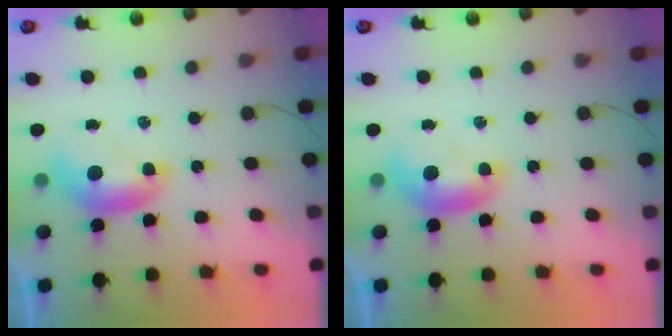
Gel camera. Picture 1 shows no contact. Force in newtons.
{"total": 0.0}